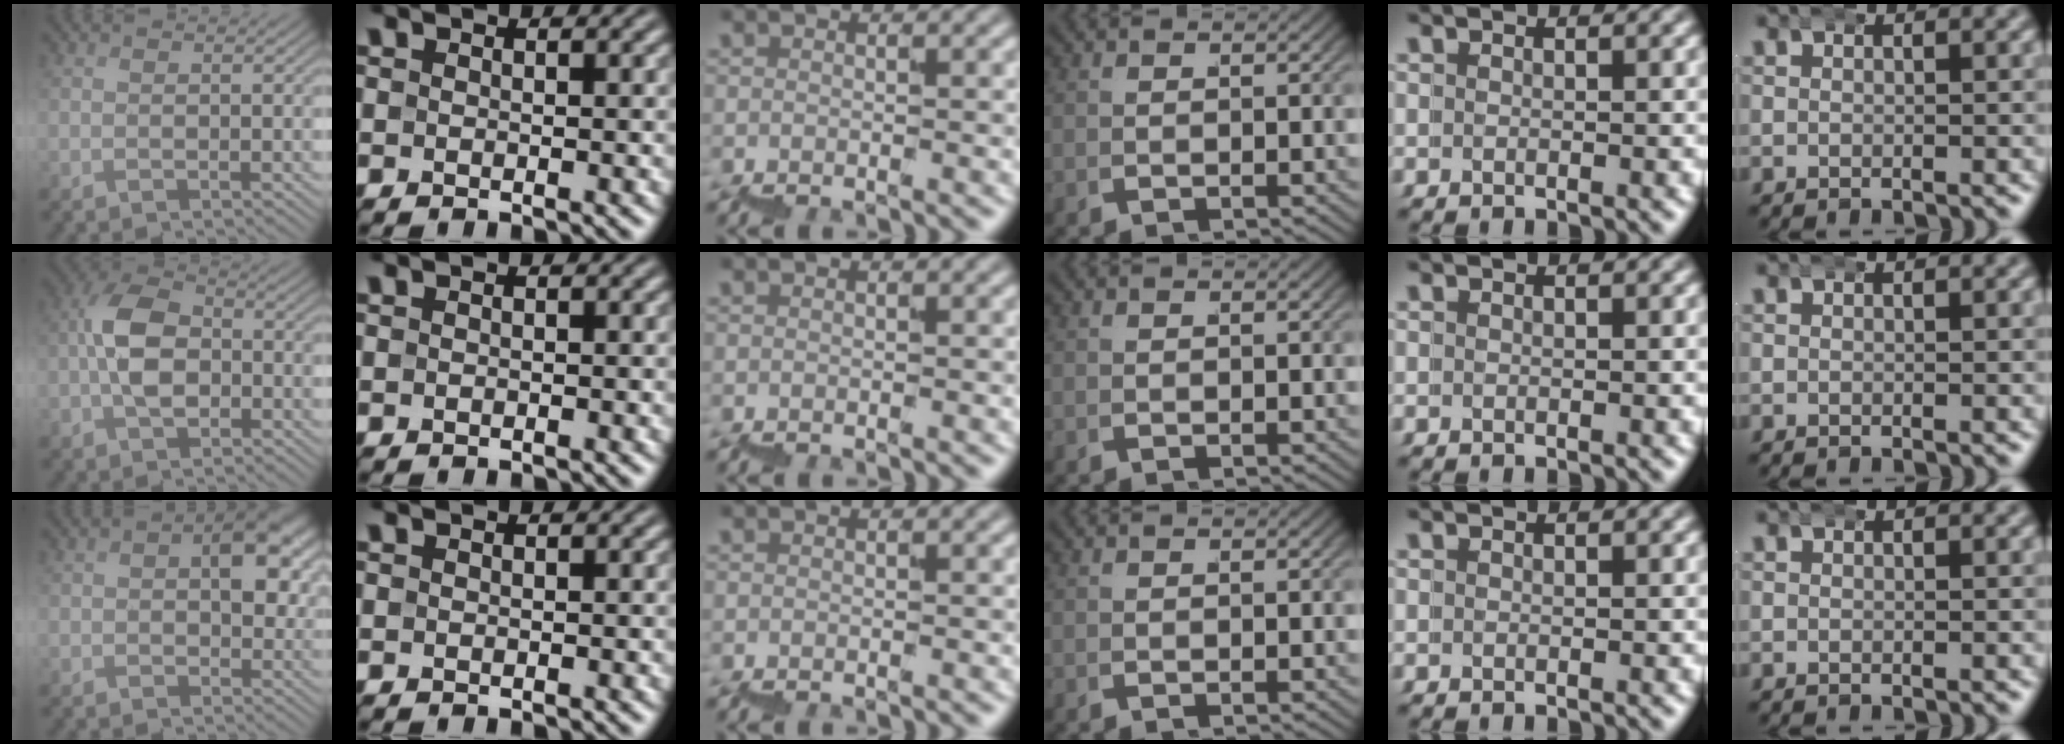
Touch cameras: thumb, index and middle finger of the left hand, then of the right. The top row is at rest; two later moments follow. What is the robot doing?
{"motion": "wrap", "object": "bandana"}